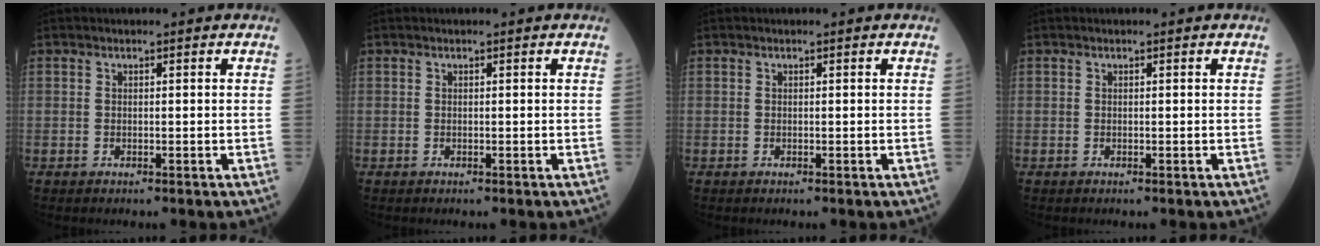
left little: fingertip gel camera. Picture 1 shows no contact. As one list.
[{"total": 0.0}, {"total": 0.0}, {"total": 0.0}]